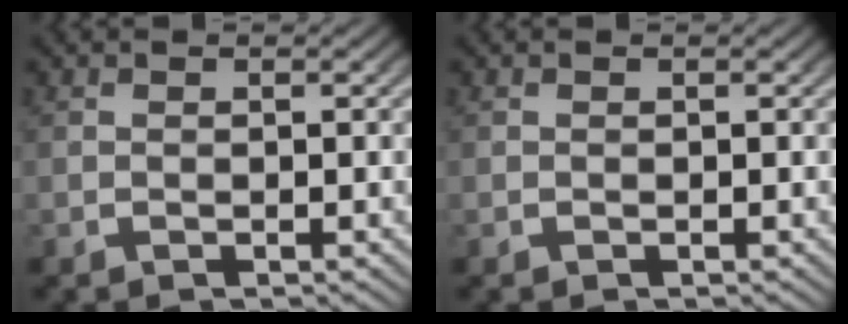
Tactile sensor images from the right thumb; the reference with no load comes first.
{"total": 0.0}